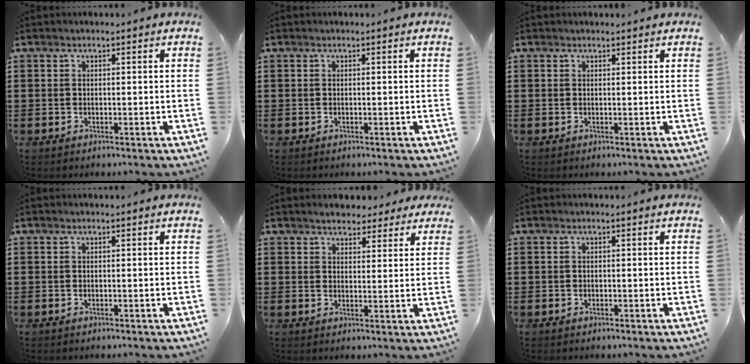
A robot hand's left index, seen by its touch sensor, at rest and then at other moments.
{"total": 0.0}
{"total": 0.6, "force": [0.5, 0.2, 0.1], "torque": [-0.003, 0.001, 0.011]}
{"total": 0.0}
{"total": 3.5, "force": [3.2, 1.2, 0.6], "torque": [-0.012, -0.004, 0.059]}
{"total": 0.0}